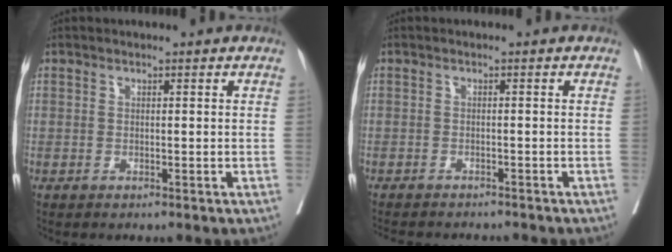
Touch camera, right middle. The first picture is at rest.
{"total": 9.9, "force": [-9.1, 1.7, 3.4], "torque": [-0.048, -0.010, -0.113]}